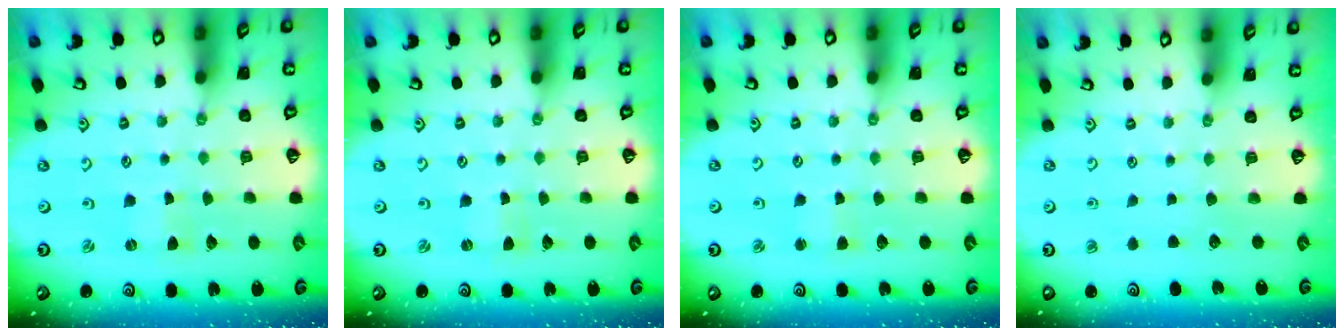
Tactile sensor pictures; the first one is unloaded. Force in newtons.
{"total": 0.0}
{"total": 2.1, "press": 2.1, "slide": 0.2}
{"total": 0.0}